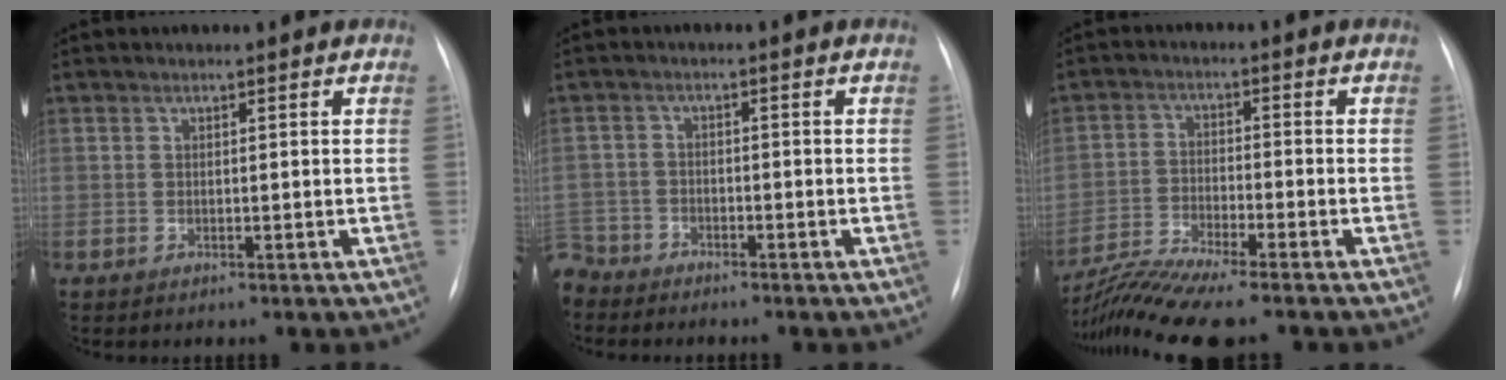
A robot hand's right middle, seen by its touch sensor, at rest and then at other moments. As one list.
[{"total": 4.9, "force": [-4.5, 2.1, -0.3], "torque": [0.015, -0.005, -0.089]}, {"total": 9.1, "force": [-8.0, -0.8, 4.2], "torque": [-0.078, -0.020, -0.142]}]